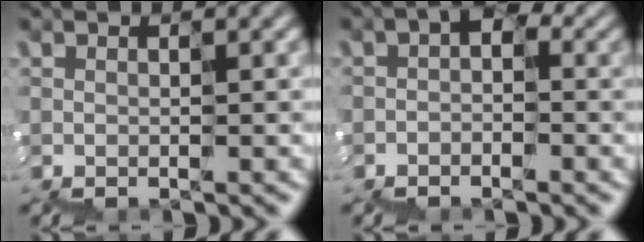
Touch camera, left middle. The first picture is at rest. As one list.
[{"total": 1.9, "force": [-0.6, 1.2, 1.3], "torque": [-0.031, 0.008, -0.015]}]